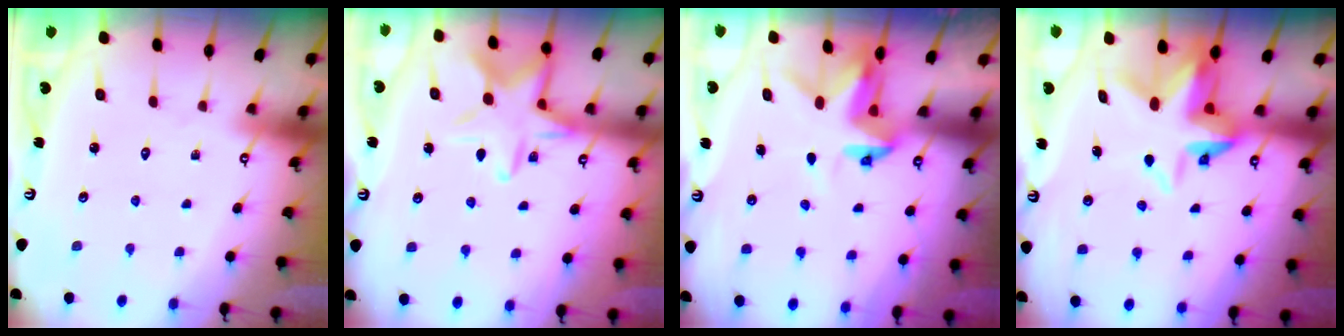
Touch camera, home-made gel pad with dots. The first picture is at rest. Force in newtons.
{"total": 14.4, "press": 14.4, "slide": 1.1}
{"total": 3.8, "press": 3.8, "slide": 0.2}
{"total": 6.4, "press": 6.2, "slide": 1.5}